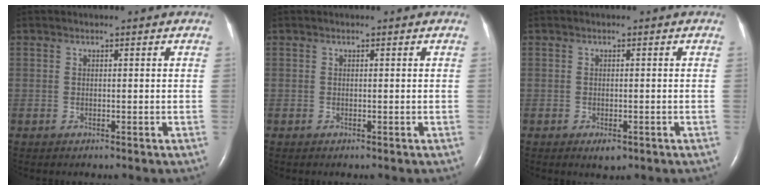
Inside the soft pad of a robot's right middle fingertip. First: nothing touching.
{"total": 0.0}
{"total": 1.6, "force": [-0.9, 0.7, 1.2], "torque": [-0.016, -0.001, -0.008]}